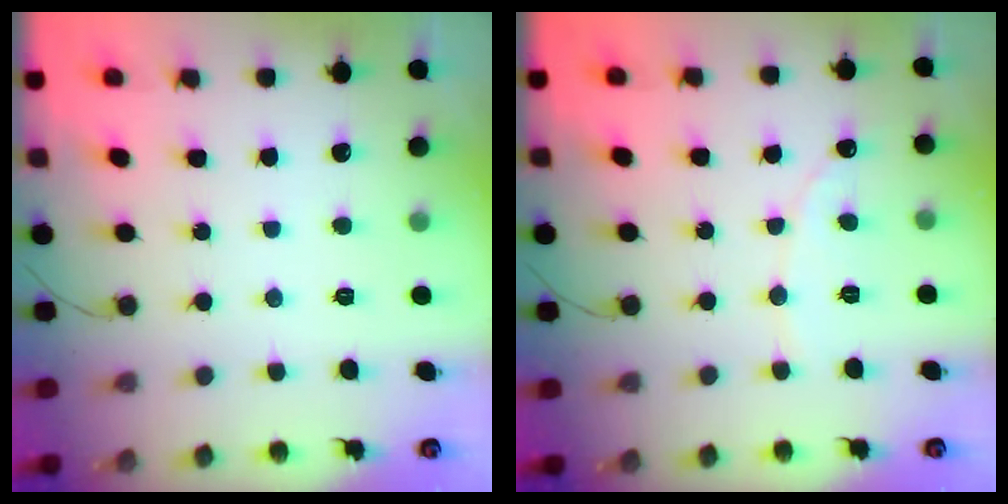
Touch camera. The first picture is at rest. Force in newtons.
{"total": 2.1, "press": 2.1, "slide": 0.1}